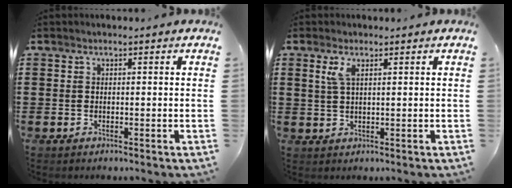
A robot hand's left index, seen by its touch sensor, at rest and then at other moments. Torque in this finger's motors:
{"motor_torque": [0.60, -0.57, 0.12, 0.04]}